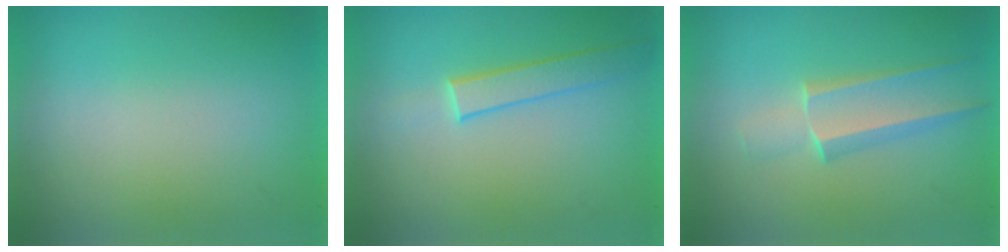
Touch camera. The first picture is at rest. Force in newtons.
{"total": 1.9}
{"total": 2.2}